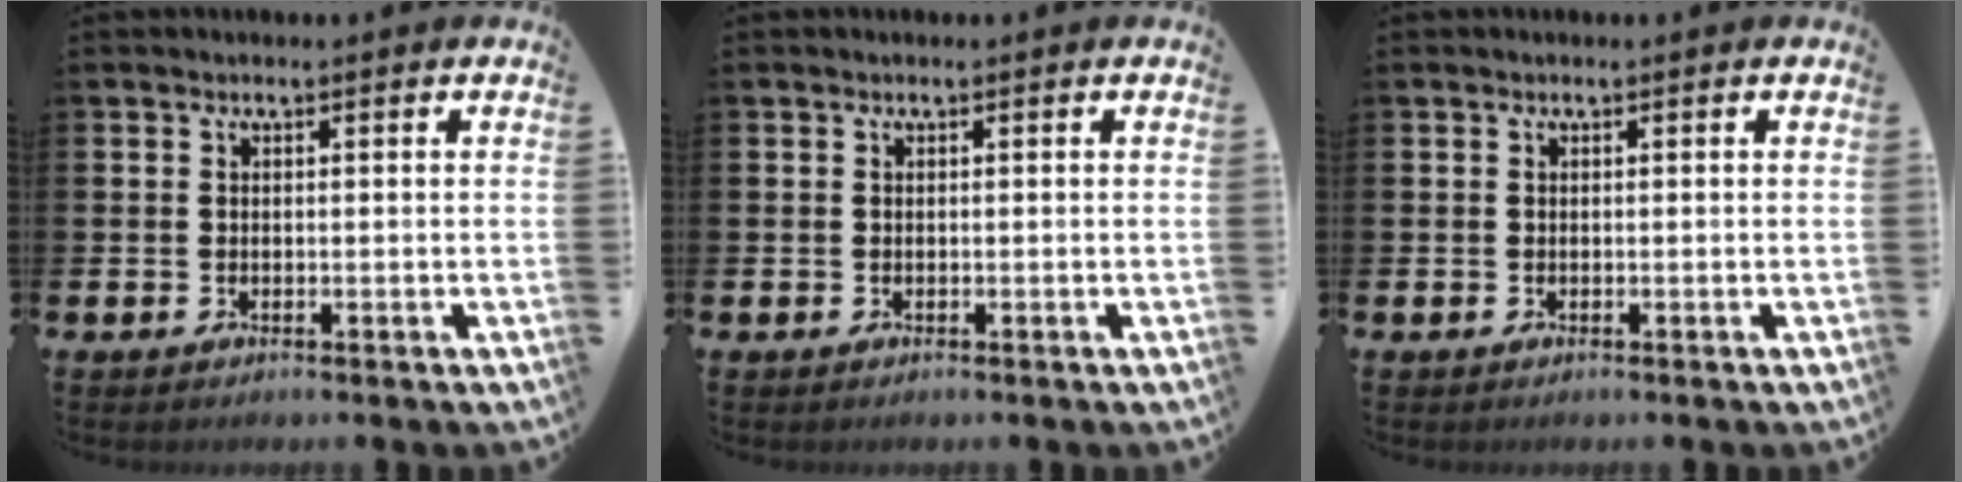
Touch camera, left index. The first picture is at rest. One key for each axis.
{"total": 0.0}
{"total": 0.0}